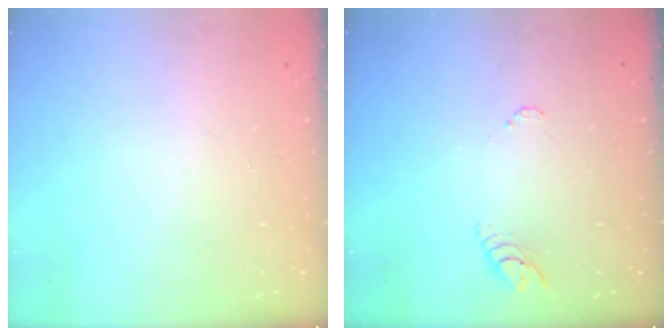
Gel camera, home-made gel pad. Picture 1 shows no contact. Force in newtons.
{"total": 3.2, "press": 3.2, "slide": 0.4}